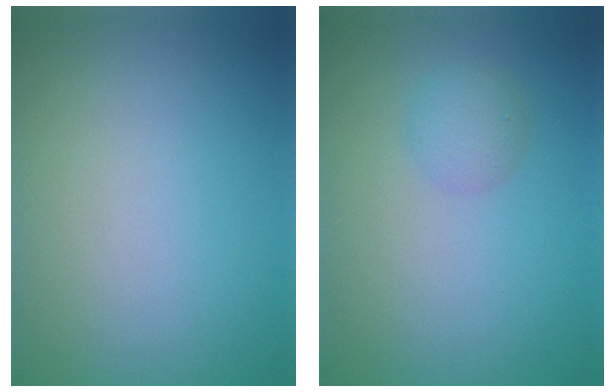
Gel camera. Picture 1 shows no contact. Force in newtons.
{"total": 1.6, "press": 1.6, "slide": 0.1}